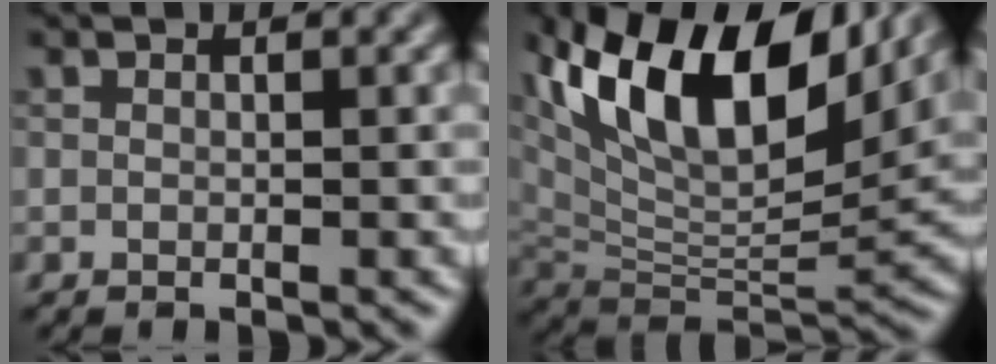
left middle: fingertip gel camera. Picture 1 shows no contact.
{"total": 14.1, "force": [7.3, 5.6, 10.7], "torque": [-0.188, 0.022, 0.125]}